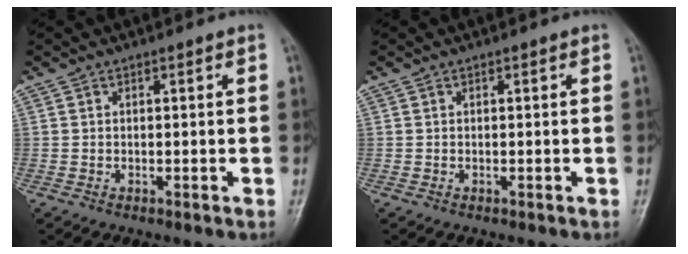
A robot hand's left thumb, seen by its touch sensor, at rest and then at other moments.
{"total": 0.0}